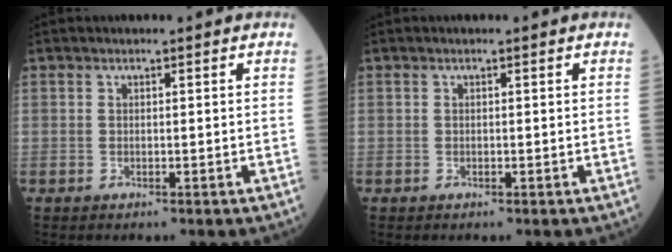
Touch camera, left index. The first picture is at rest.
{"total": 0.0}